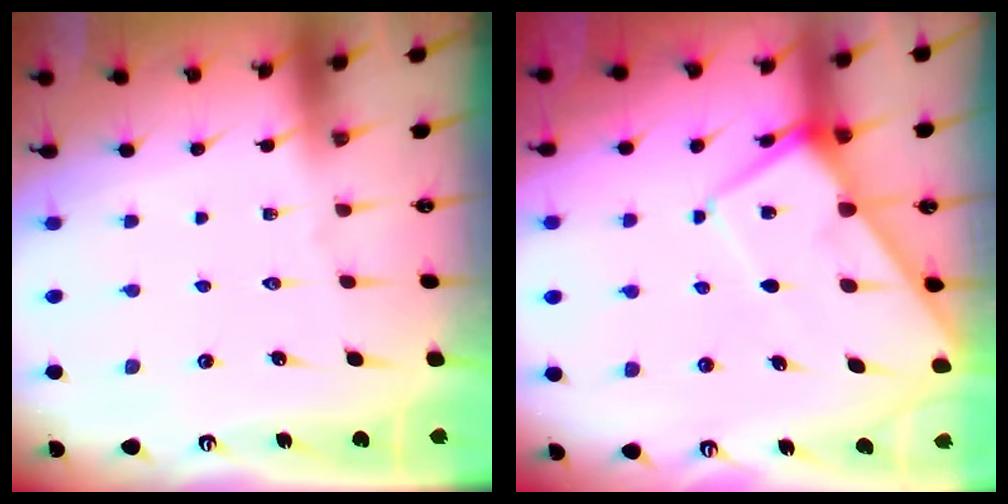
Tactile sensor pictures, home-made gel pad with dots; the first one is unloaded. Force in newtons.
{"total": 8.4, "press": 8.4, "slide": 0.8}